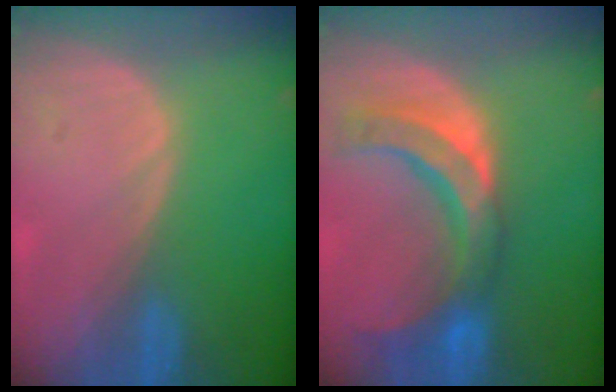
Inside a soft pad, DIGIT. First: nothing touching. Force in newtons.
{"total": 10.6, "press": 9.3, "slide": 4.9}